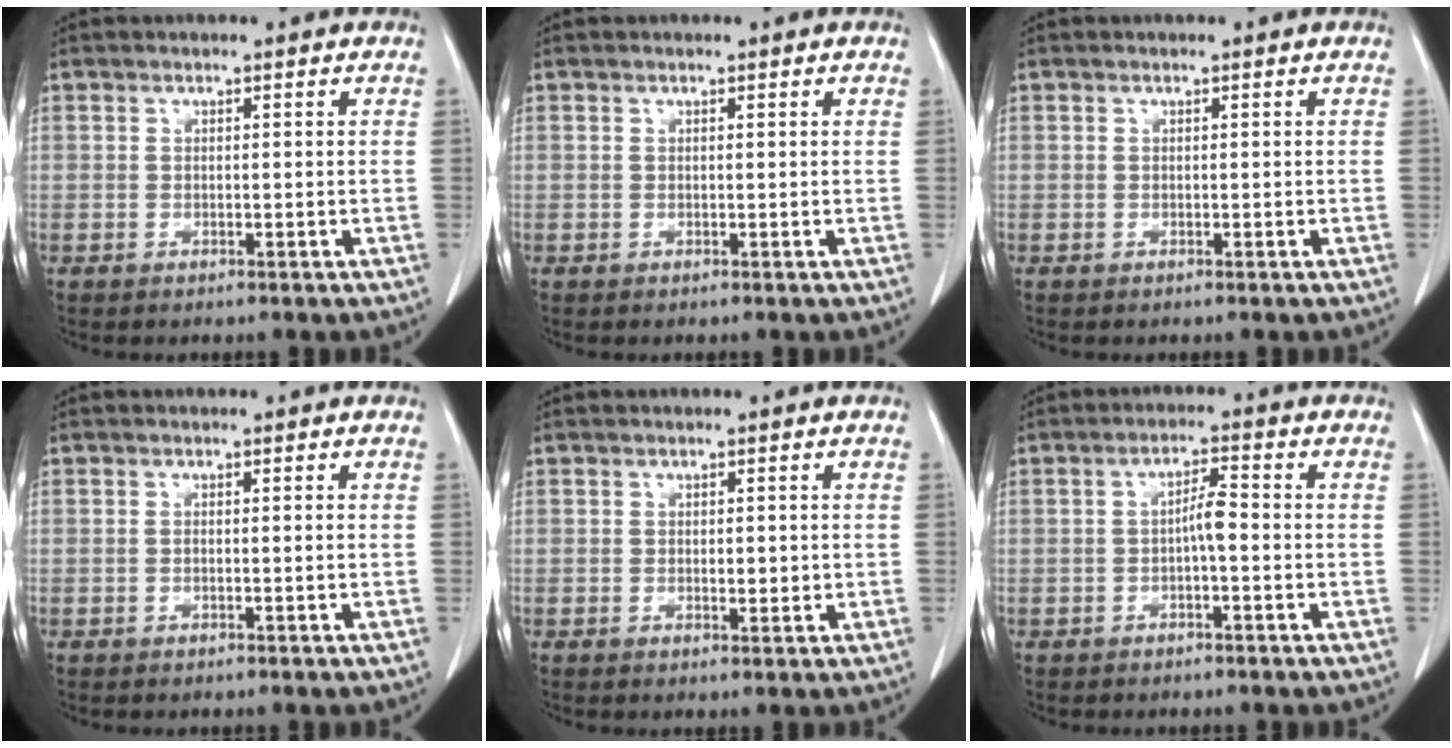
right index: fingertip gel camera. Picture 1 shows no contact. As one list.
[{"total": 0.0}, {"total": 0.0}, {"total": 0.7, "force": [-0.1, -0.1, 0.6], "torque": [-0.012, -0.001, 0.000]}, {"total": 1.7, "force": [0.0, 0.9, 1.5], "torque": [-0.019, -0.002, 0.003]}, {"total": 3.2, "force": [-0.5, 0.6, 3.1], "torque": [-0.052, 0.009, -0.009]}]